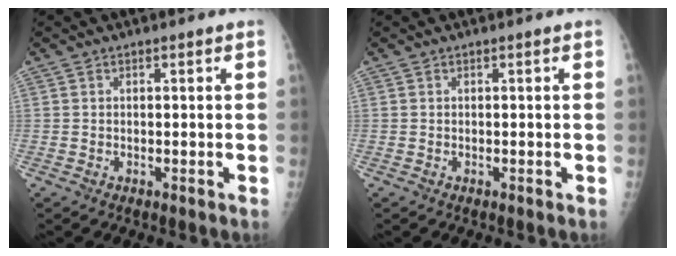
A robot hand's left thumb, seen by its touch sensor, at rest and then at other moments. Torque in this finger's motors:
{"motor_torque": [0.00, 0.00, 0.00, 0.00, 0.00]}